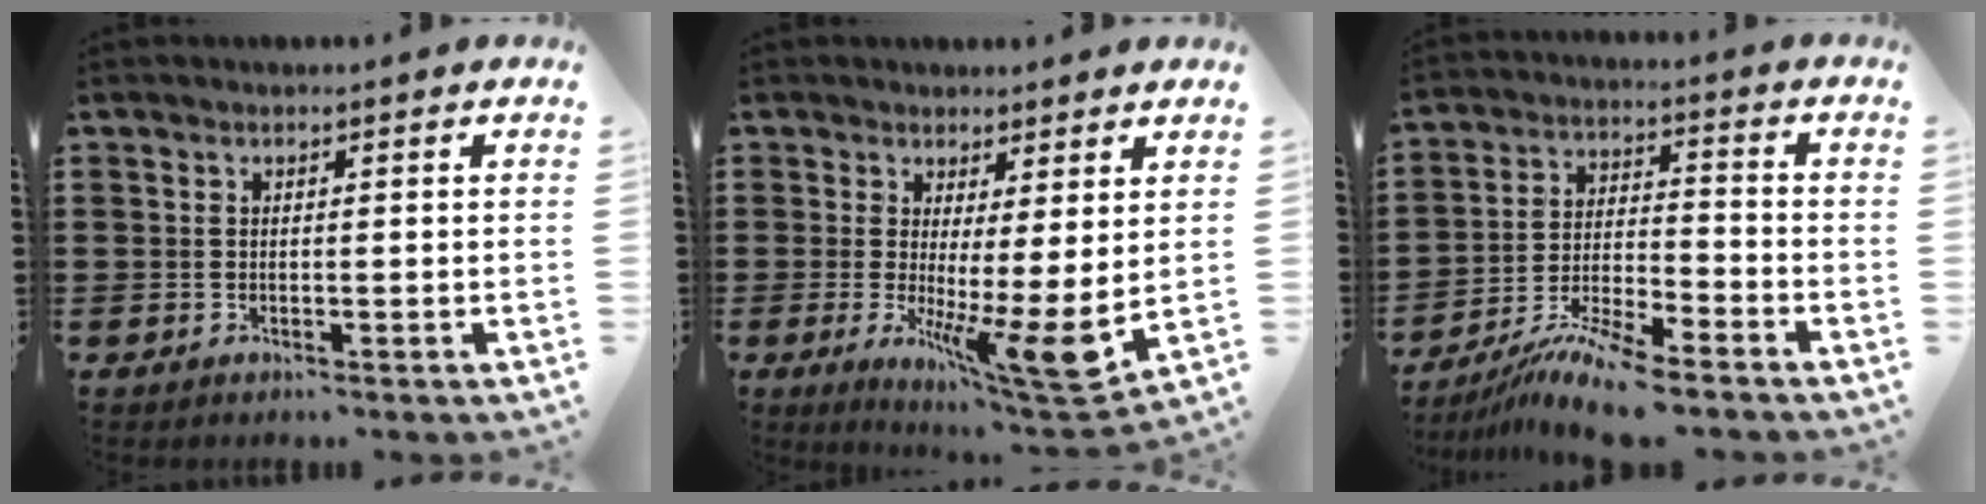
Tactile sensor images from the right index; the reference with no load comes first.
{"total": 6.5, "force": [-0.5, 0.4, 6.5], "torque": [-0.085, -0.046, -0.007]}
{"total": 9.0, "force": [-7.8, 0.4, 4.4], "torque": [-0.089, 0.004, -0.152]}